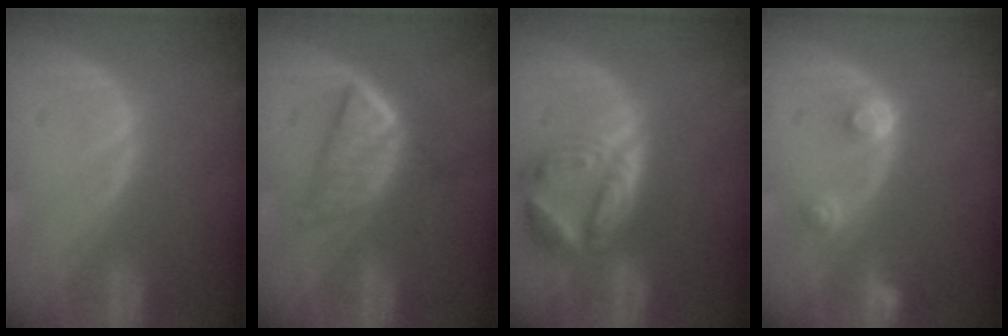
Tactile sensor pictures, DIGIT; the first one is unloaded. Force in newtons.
{"total": 6.6, "press": 5.6, "slide": 3.4}
{"total": 8.1, "press": 7.2, "slide": 3.7}
{"total": 3.0, "press": 2.8, "slide": 1.0}